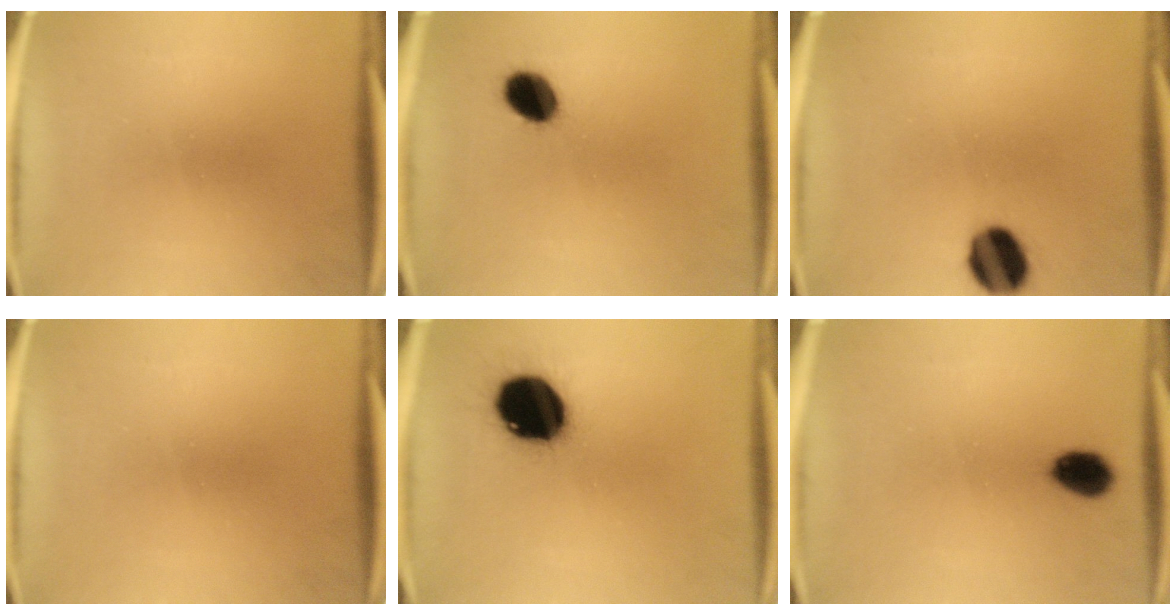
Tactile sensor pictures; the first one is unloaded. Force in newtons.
{"total": 6.9}
{"total": 10.4}
{"total": 0.0}
{"total": 19.8}
{"total": 6.1}